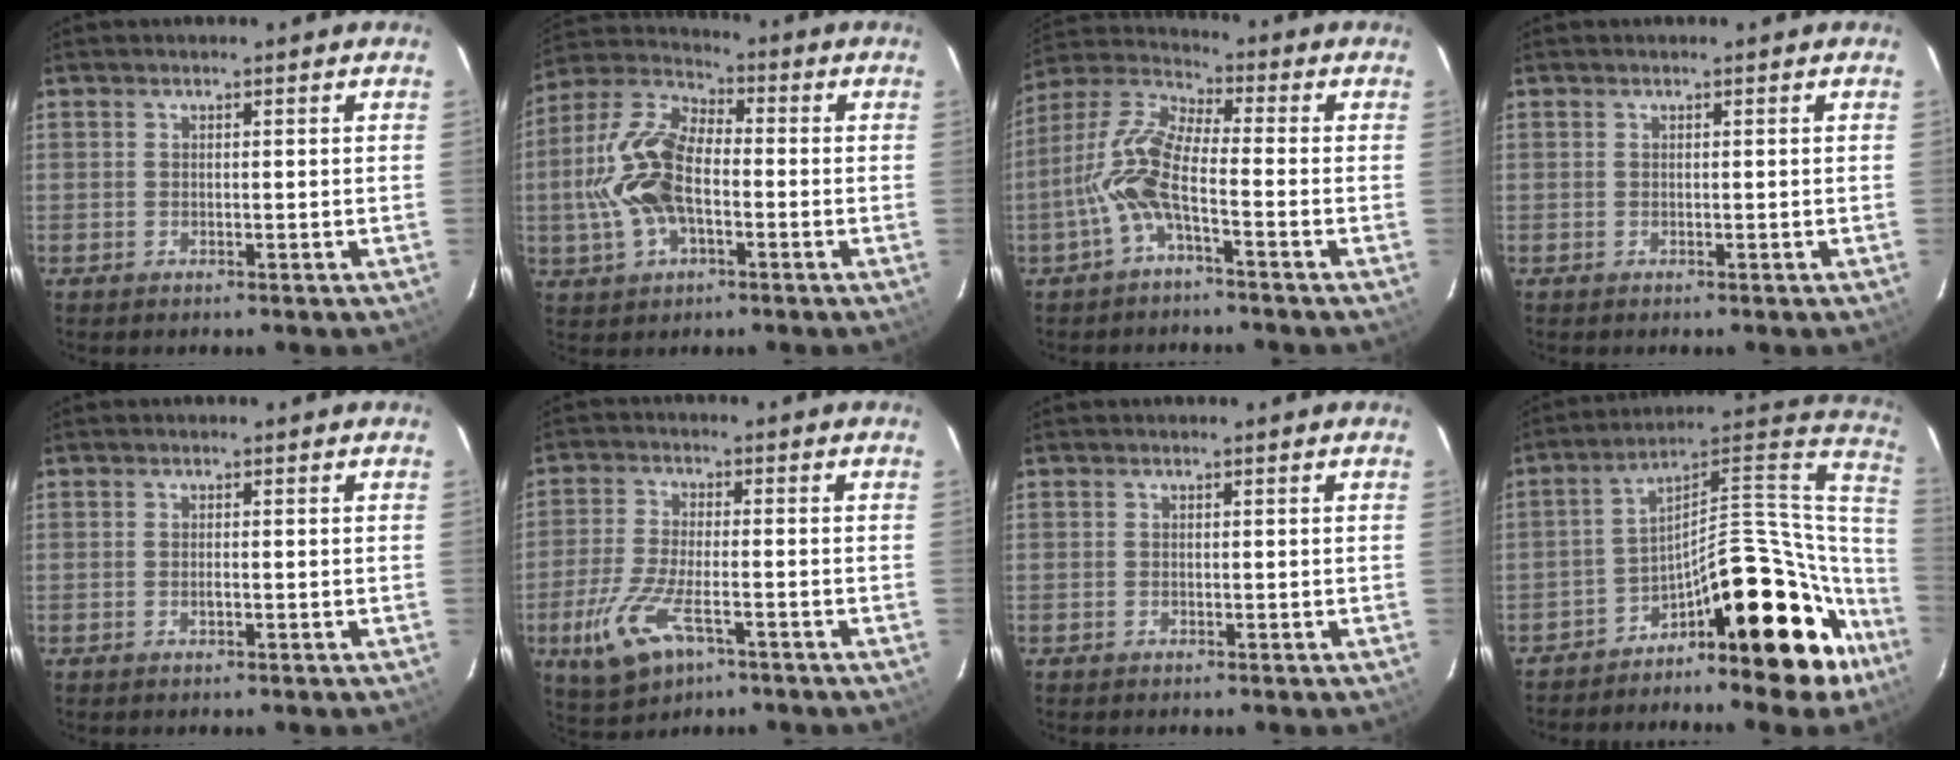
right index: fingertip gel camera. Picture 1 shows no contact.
{"total": 14.5, "force": [-2.3, 8.0, 11.9], "torque": [-0.261, 0.013, -0.046]}
{"total": 9.7, "force": [-3.3, 2.4, 8.9], "torque": [-0.202, 0.010, -0.070]}
{"total": 0.0}
{"total": 0.8, "force": [-0.3, 0.4, 0.6], "torque": [-0.011, 0.000, -0.005]}
{"total": 10.3, "force": [-4.9, 4.3, 8.0], "torque": [-0.185, -0.017, -0.087]}
{"total": 0.6, "force": [-0.3, 0.5, -0.1], "torque": [0.002, 0.001, -0.006]}
{"total": 20.9, "force": [-14.9, 7.8, 12.4], "torque": [-0.143, 0.068, -0.227]}